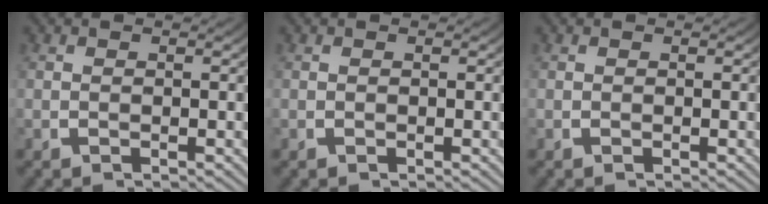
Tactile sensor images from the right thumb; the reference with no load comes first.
{"total": 0.0}
{"total": 0.0}